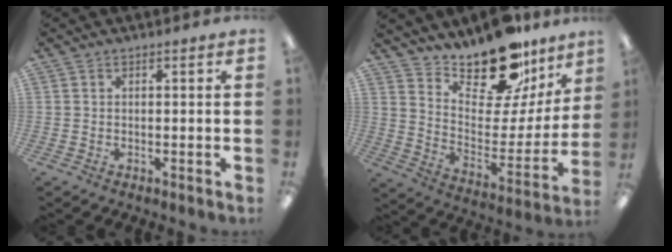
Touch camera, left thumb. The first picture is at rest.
{"total": 20.0, "force": [17.3, 7.1, 7.2], "torque": [-0.105, -0.138, 0.298]}